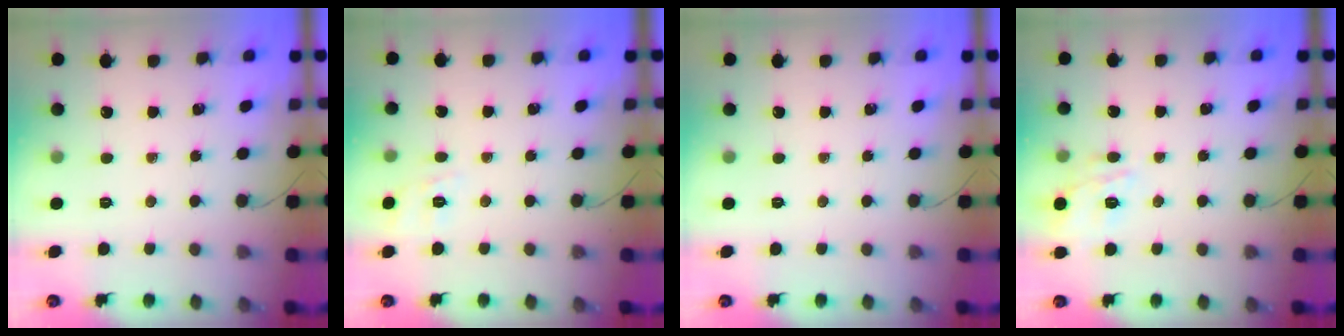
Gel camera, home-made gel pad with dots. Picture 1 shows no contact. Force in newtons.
{"total": 2.1, "press": 0.8, "slide": 1.9}
{"total": 0.0}
{"total": 11.2, "press": 11.2, "slide": 0.8}